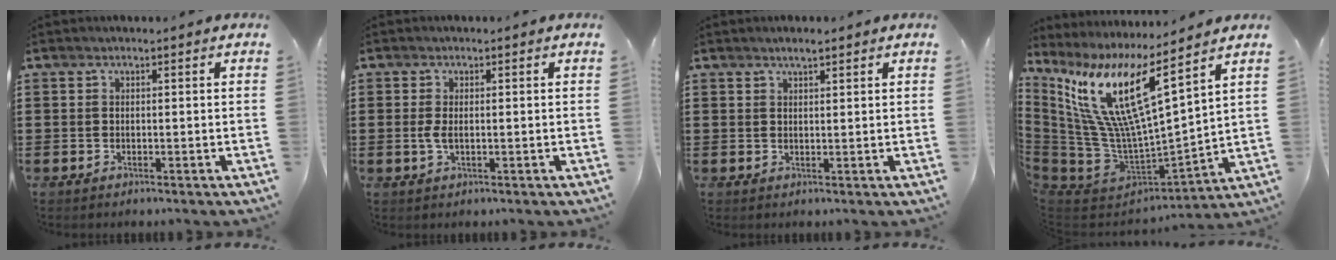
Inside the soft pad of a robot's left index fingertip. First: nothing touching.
{"total": 1.8, "force": [-0.2, 0.7, 1.7], "torque": [-0.047, -0.004, -0.008]}
{"total": 1.7, "force": [1.4, 0.2, 0.9], "torque": [-0.019, 0.002, 0.024]}
{"total": 14.6, "force": [7.7, 2.9, 12.0], "torque": [-0.280, -0.061, 0.119]}